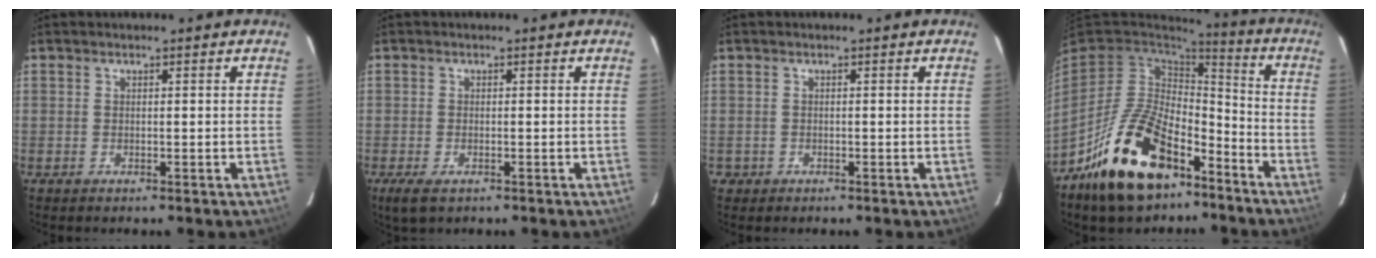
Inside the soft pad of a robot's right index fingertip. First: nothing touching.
{"total": 3.3, "force": [-1.7, 1.8, 2.2], "torque": [-0.046, -0.011, -0.029]}
{"total": 1.4, "force": [-0.5, 1.3, 0.0], "torque": [-0.004, 0.003, -0.004]}
{"total": 20.6, "force": [-12.2, 10.9, 12.5], "torque": [-0.252, 0.008, -0.197]}